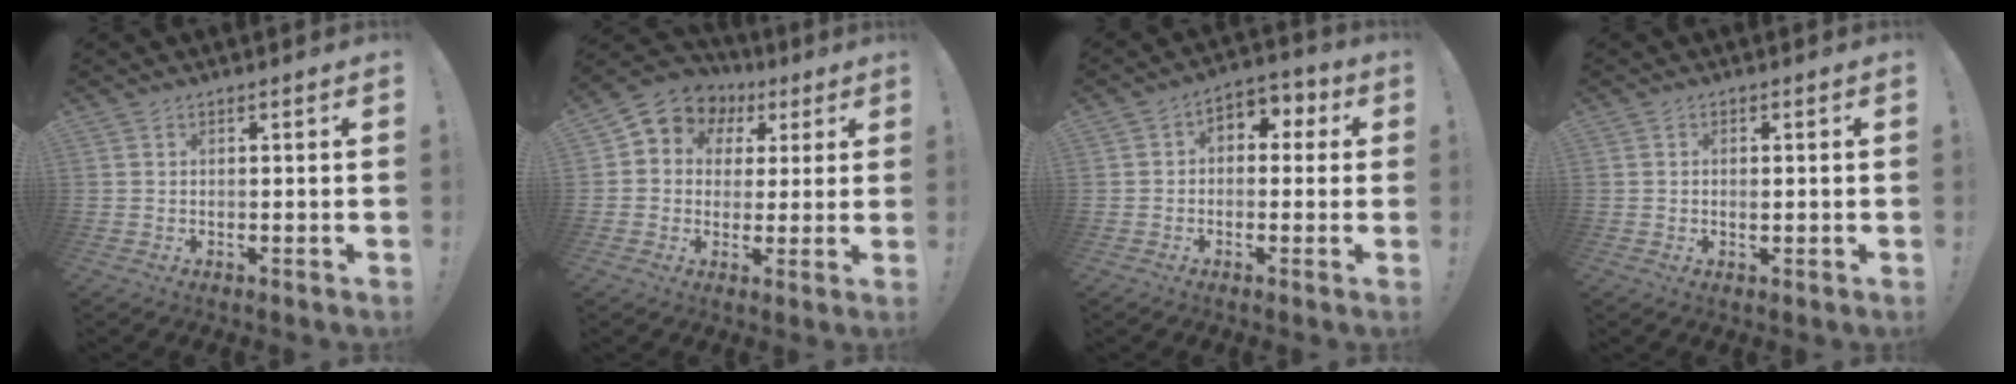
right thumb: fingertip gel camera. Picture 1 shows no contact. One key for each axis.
{"total": 7.5, "fx": 2.5, "fy": 6.6, "fz": 2.5, "tx": -0.039, "ty": -0.017, "tz": 0.052}
{"total": 5.1, "fx": -0.9, "fy": 4.2, "fz": 2.9, "tx": -0.040, "ty": 0.016, "tz": -0.012}
{"total": 0.8, "fx": -0.1, "fy": 0.5, "fz": 0.6, "tx": -0.005, "ty": -0.001, "tz": -0.003}